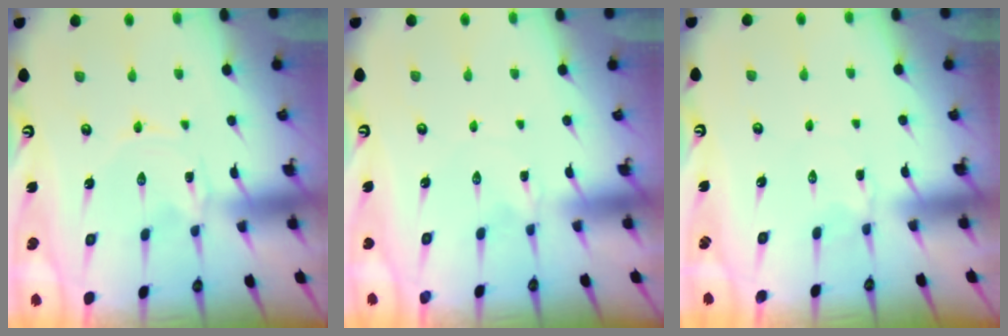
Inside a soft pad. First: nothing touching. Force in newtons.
{"total": 0.8, "press": 0.7, "slide": 0.2}
{"total": 2.6, "press": 2.5, "slide": 0.5}